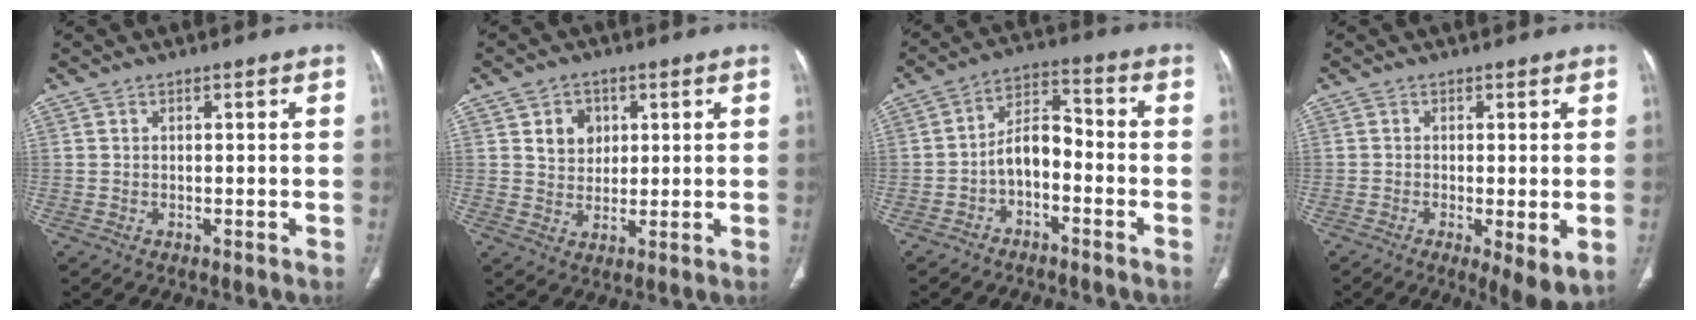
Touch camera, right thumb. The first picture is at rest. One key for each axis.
{"total": 5.5, "fx": 1.5, "fy": 5.0, "fz": 1.7, "tx": 0.006, "ty": 0.001, "tz": 0.021}
{"total": 7.1, "fx": -2.8, "fy": 4.1, "fz": 5.1, "tx": -0.077, "ty": 0.047, "tz": -0.057}
{"total": 6.6, "fx": -1.7, "fy": 1.7, "fz": 6.2, "tx": -0.102, "ty": -0.022, "tz": -0.027}